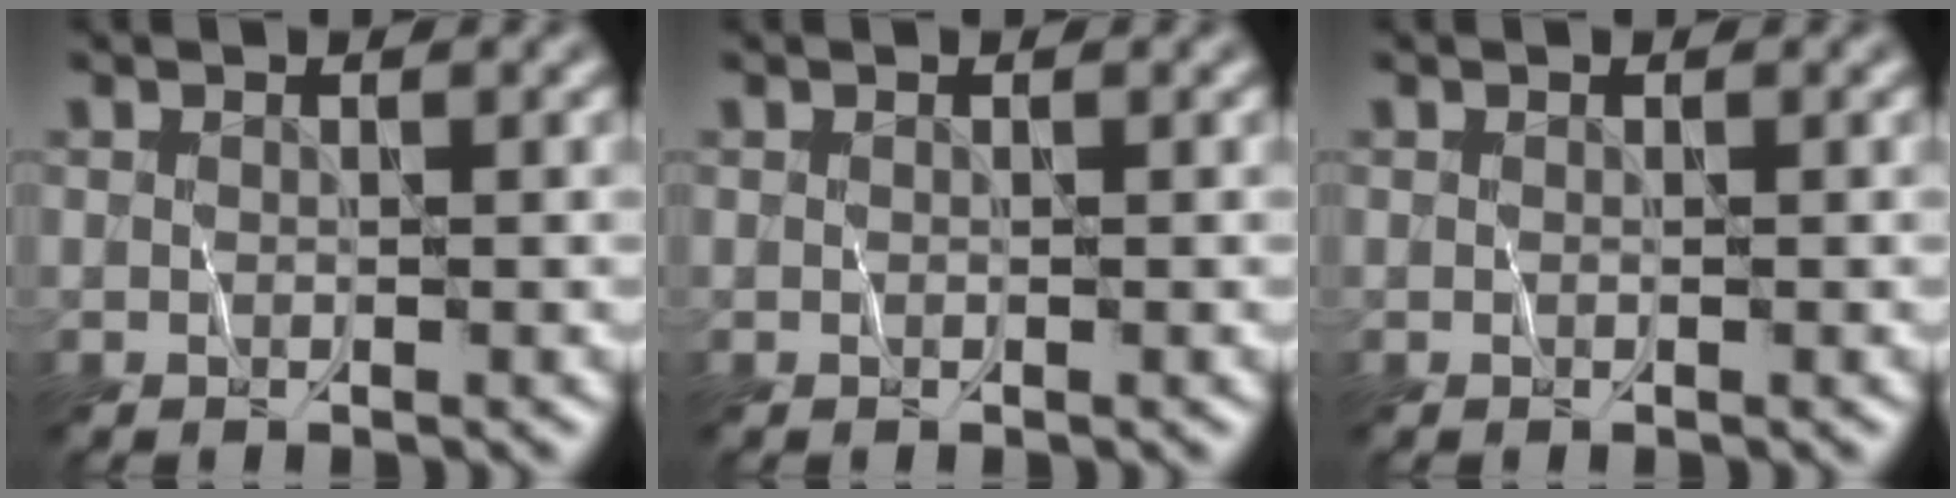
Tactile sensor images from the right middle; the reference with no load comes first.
{"total": 0.0}
{"total": 0.0}